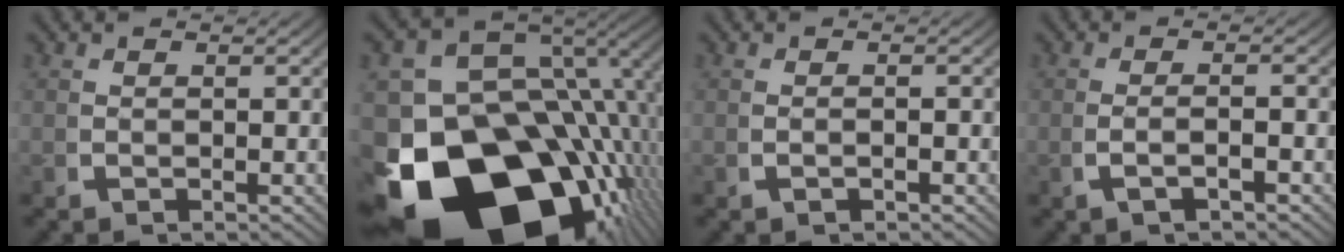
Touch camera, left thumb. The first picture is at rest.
{"total": 28.9, "force": [-9.9, 19.1, 19.3], "torque": [-0.358, -0.117, -0.113]}
{"total": 0.7, "force": [-0.5, 0.2, 0.5], "torque": [-0.013, 0.000, -0.006]}
{"total": 1.9, "force": [-0.8, 0.3, 1.7], "torque": [-0.045, 0.002, -0.012]}